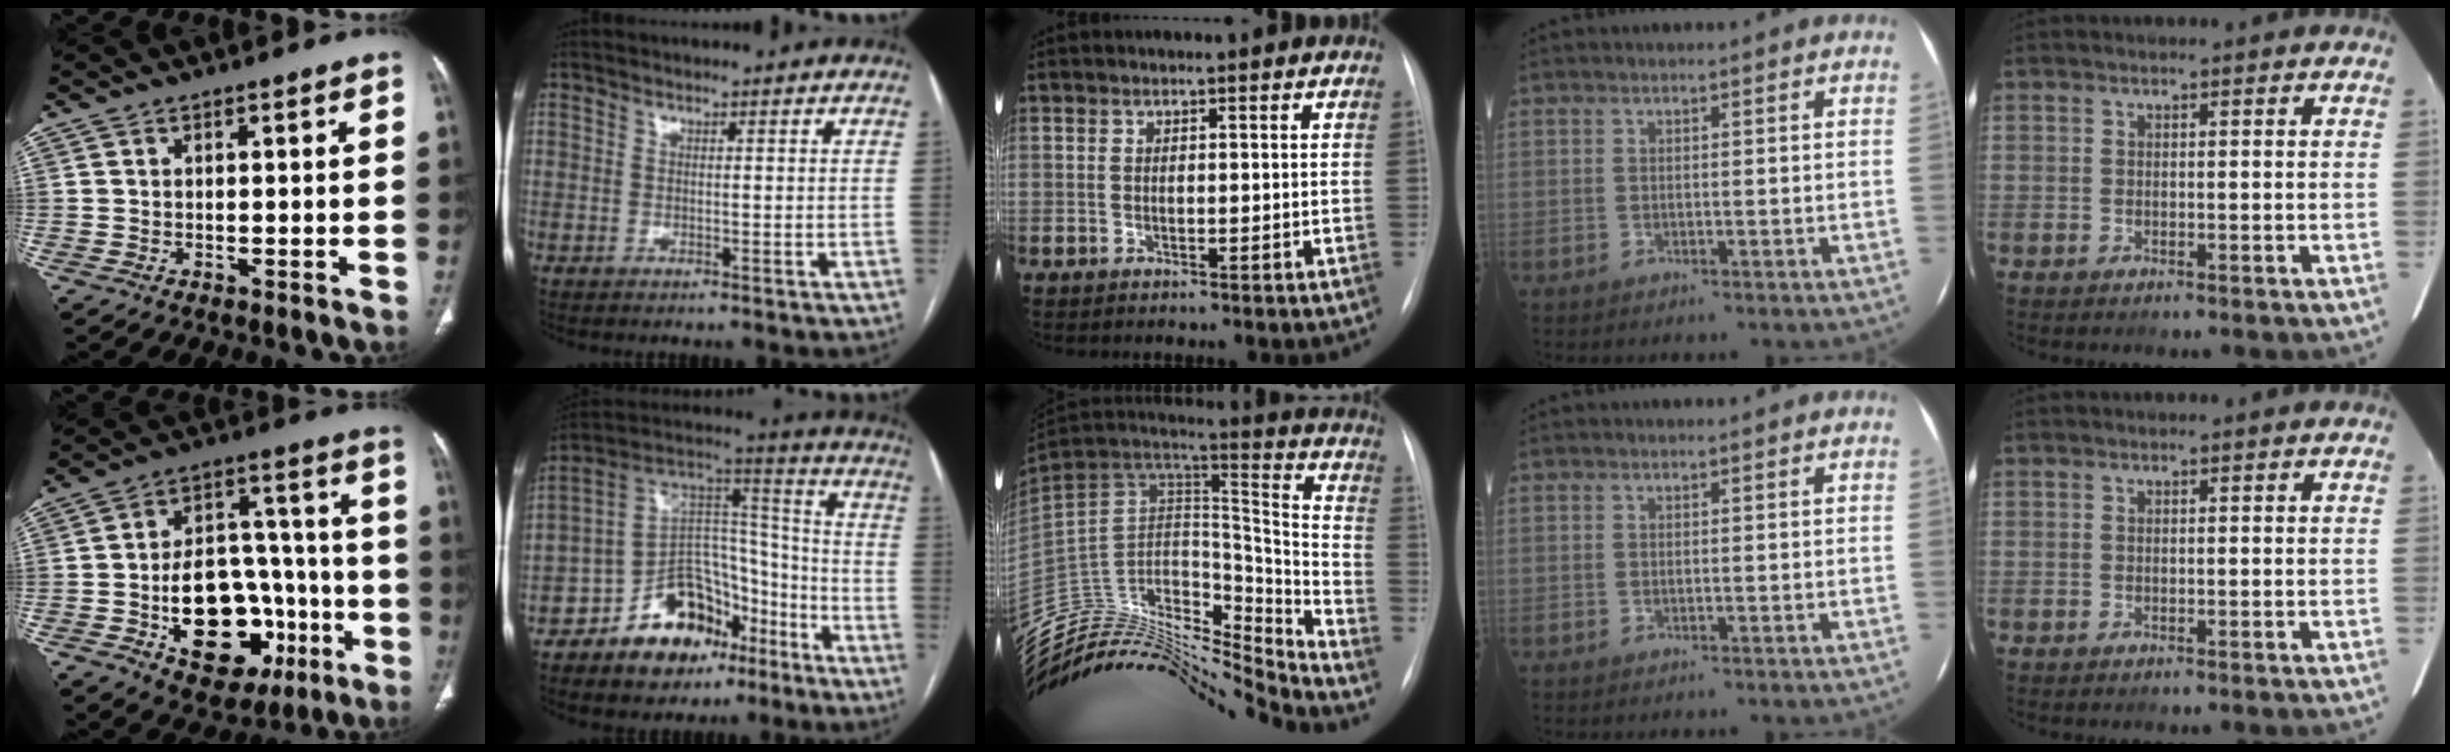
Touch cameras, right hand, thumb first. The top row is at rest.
{"thumb": {"total": 22.5, "force": [-7.0, 14.4, 15.8], "torque": [-0.203, 0.047, -0.087]}, "index": {"total": 16.1, "force": [-9.6, 9.6, 8.6], "torque": [-0.135, 0.054, -0.152]}, "middle": {"total": 31.0, "force": [-29.3, 4.8, 9.1], "torque": [-0.188, 0.011, -0.471]}}